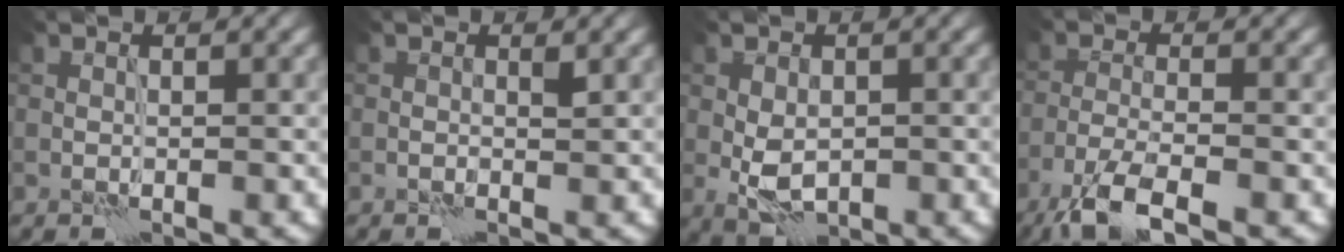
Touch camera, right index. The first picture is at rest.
{"total": 0.8, "force": [0.1, 0.4, 0.7], "torque": [-0.007, -0.001, -0.001]}
{"total": 3.3, "force": [-0.4, 2.1, 2.5], "torque": [-0.044, -0.004, -0.006]}
{"total": 6.2, "force": [-4.3, 1.4, 4.2], "torque": [-0.083, -0.008, -0.090]}